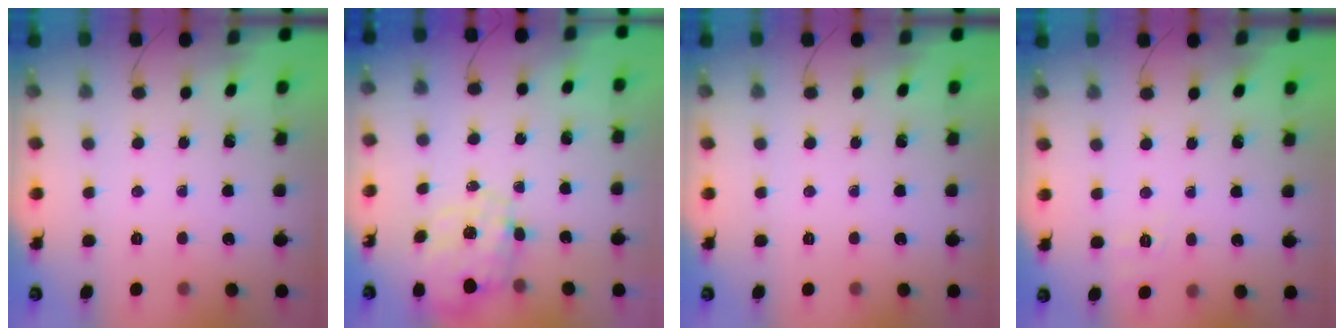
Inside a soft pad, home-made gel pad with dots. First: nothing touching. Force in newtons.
{"total": 2.7, "press": 2.5, "slide": 1.0}
{"total": 0.0}
{"total": 1.9, "press": 0.6, "slide": 1.8}